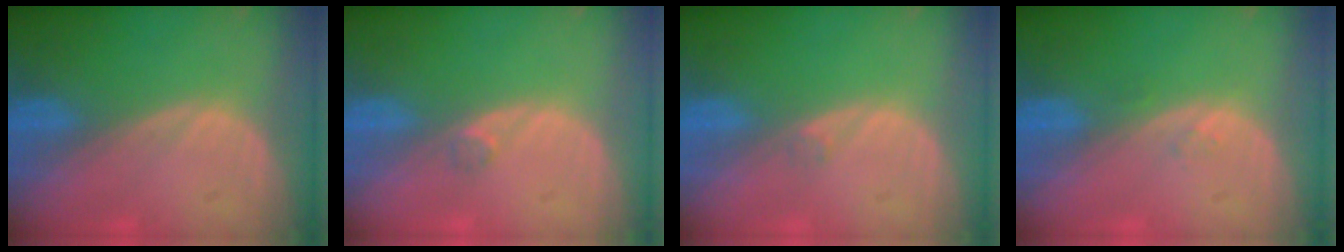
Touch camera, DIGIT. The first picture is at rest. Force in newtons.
{"total": 1.2, "press": 1.0, "slide": 0.7}
{"total": 0.5, "press": 0.5, "slide": 0.1}
{"total": 0.7, "press": 0.7, "slide": 0.1}